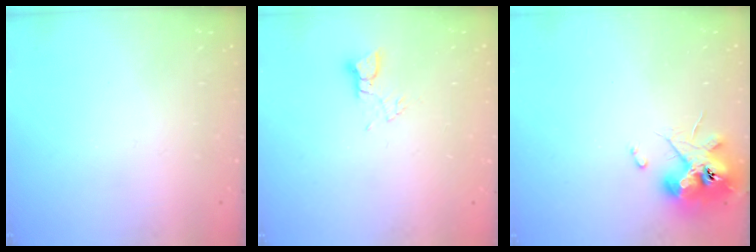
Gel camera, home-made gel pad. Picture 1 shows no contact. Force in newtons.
{"total": 2.7, "press": 2.7, "slide": 0.2}
{"total": 12.4, "press": 12.3, "slide": 0.9}